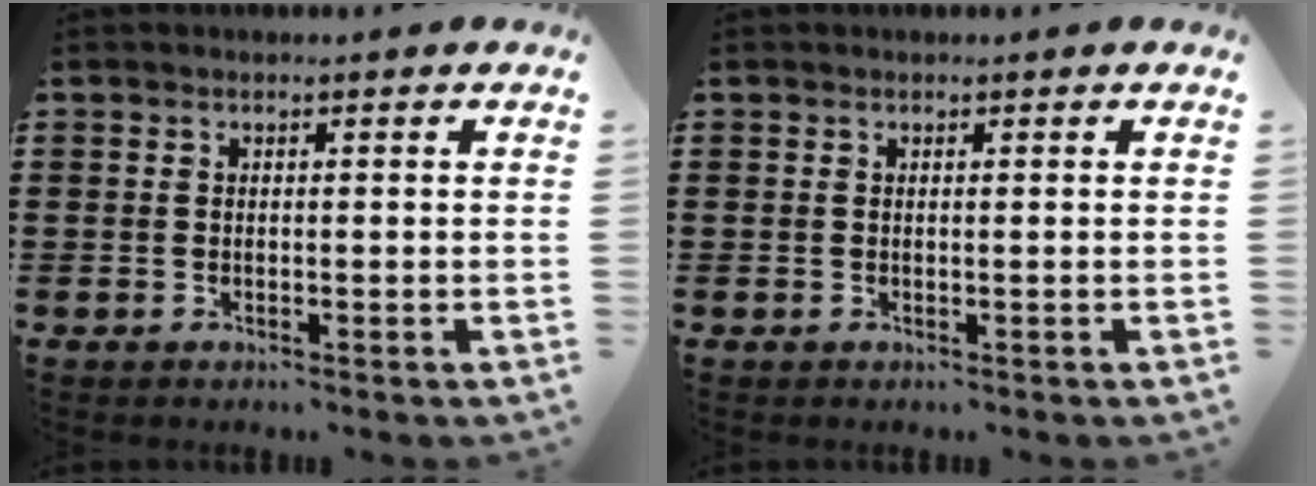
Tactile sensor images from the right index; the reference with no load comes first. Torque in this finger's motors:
{"motor_torque": [0.07, 0.06, 0.00, 0.00]}